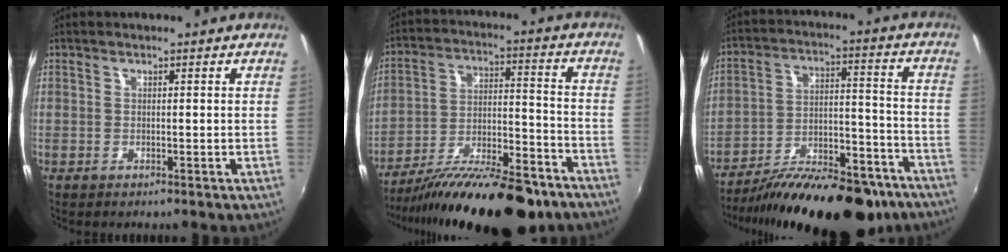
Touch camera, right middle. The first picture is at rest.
{"total": 23.9, "force": [-18.5, 6.2, 13.7], "torque": [-0.234, -0.041, -0.278]}
{"total": 25.5, "force": [-19.7, 8.6, 13.6], "torque": [-0.224, -0.017, -0.280]}